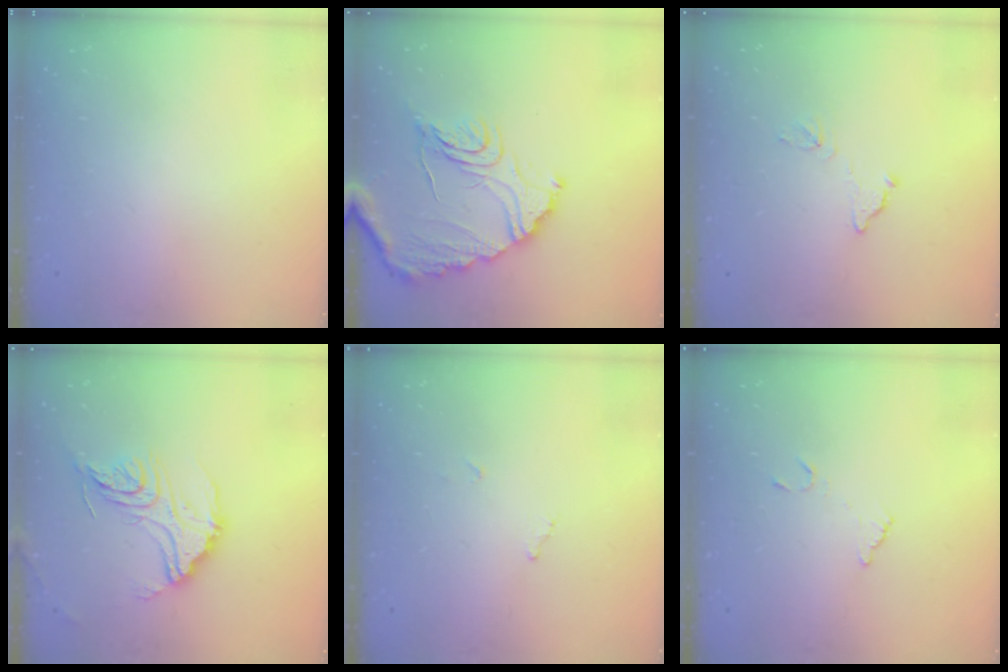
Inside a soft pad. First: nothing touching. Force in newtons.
{"total": 15.1, "press": 15.0, "slide": 1.7}
{"total": 7.7, "press": 7.7, "slide": 0.4}
{"total": 17.7, "press": 17.6, "slide": 1.8}
{"total": 6.4, "press": 6.4, "slide": 0.4}
{"total": 5.4, "press": 5.4, "slide": 0.4}